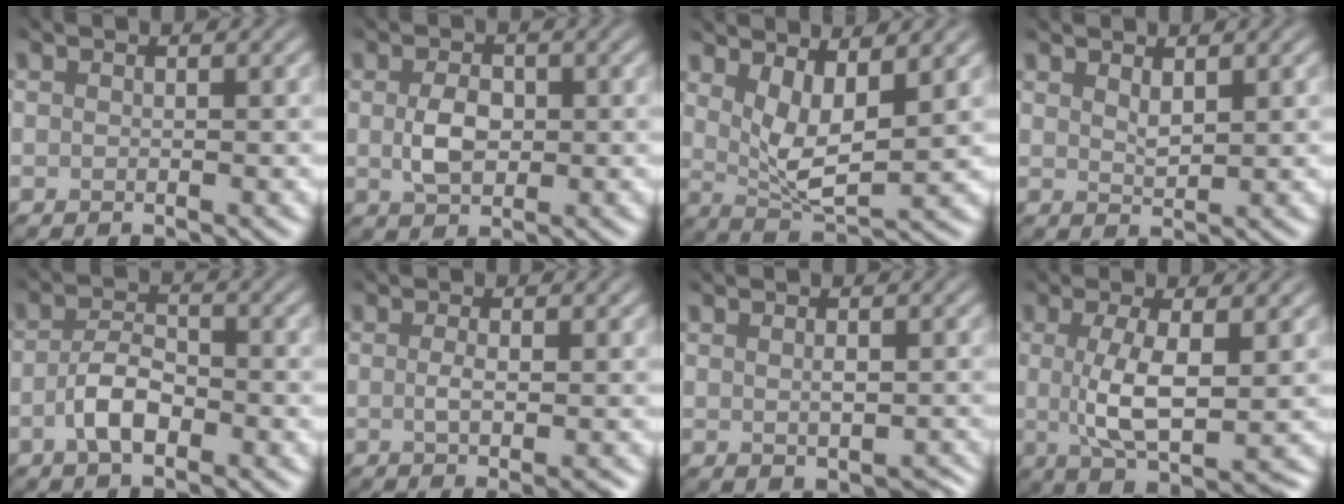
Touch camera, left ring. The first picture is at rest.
{"total": 2.3, "force": [-0.5, 1.5, 1.7], "torque": [-0.037, -0.003, -0.010]}
{"total": 3.9, "force": [1.4, 1.3, 3.4], "torque": [-0.067, -0.017, 0.027]}
{"total": 1.2, "force": [0.8, 0.2, 0.8], "torque": [-0.014, -0.004, 0.016]}
{"total": 3.3, "force": [-2.0, 1.3, 2.3], "torque": [-0.044, 0.000, -0.044]}
{"total": 2.1, "force": [-0.2, 0.0, 2.1], "torque": [-0.025, -0.003, -0.006]}
{"total": 1.6, "force": [0.3, 0.8, 1.3], "torque": [-0.023, -0.004, 0.011]}
{"total": 5.2, "force": [-0.3, 1.0, 5.1], "torque": [-0.091, -0.008, -0.004]}